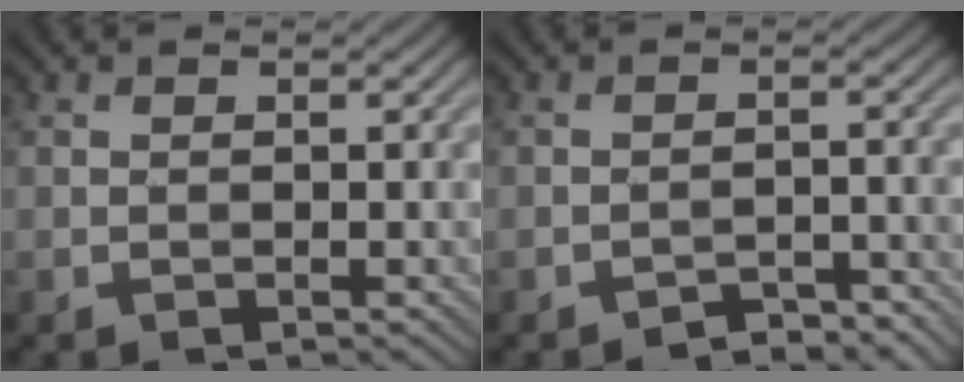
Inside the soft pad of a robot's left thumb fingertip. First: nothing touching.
{"total": 2.6, "force": [-2.4, 0.5, 0.9], "torque": [-0.007, 0.010, -0.037]}